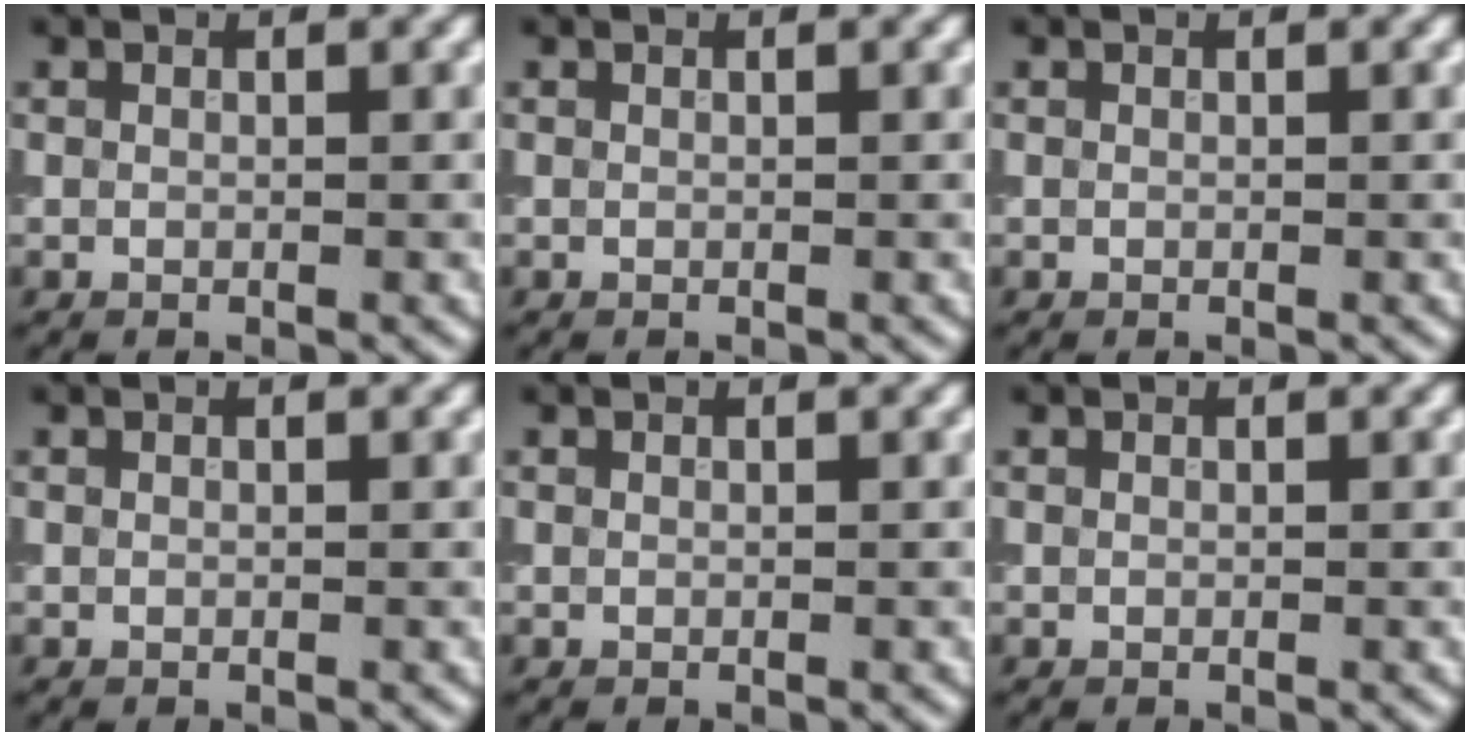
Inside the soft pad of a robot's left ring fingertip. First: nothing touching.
{"total": 0.0}
{"total": 0.0}
{"total": 0.0}
{"total": 0.0}
{"total": 0.0}